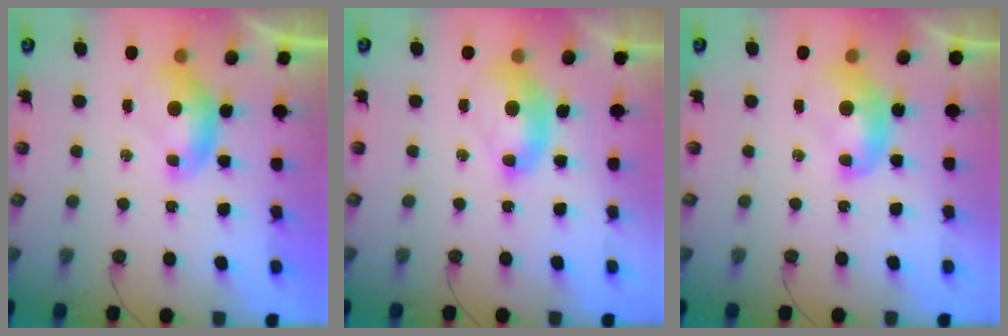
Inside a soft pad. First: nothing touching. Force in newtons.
{"total": 2.5, "press": 2.5, "slide": 0.6}
{"total": 2.1, "press": 2.1, "slide": 0.3}